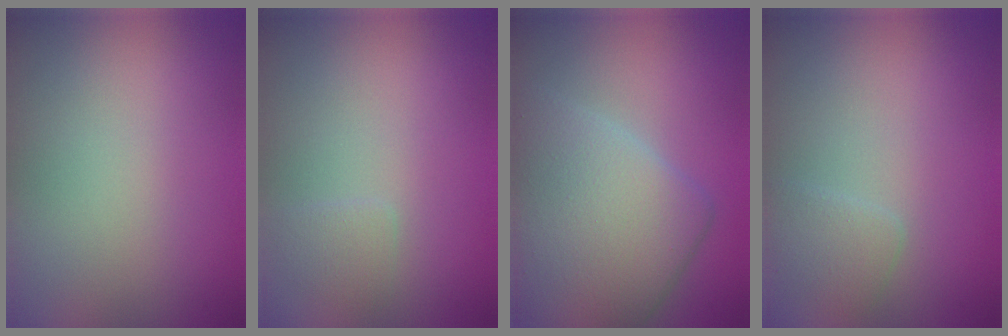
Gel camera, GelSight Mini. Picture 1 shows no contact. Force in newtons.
{"total": 1.0, "press": 1.0, "slide": 0.0}
{"total": 8.5, "press": 8.5, "slide": 0.3}
{"total": 1.7, "press": 1.7, "slide": 0.1}